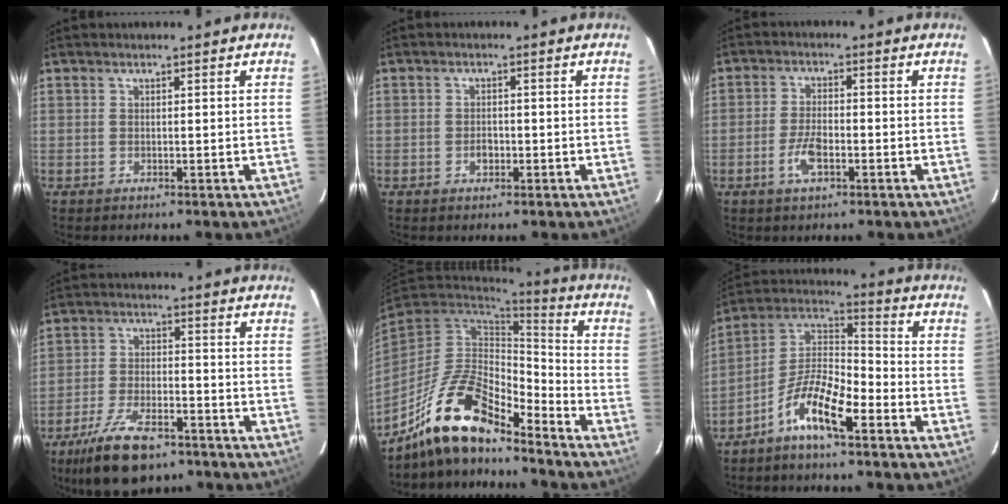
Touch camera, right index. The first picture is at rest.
{"total": 2.1, "force": [-0.8, 1.6, 1.1], "torque": [-0.020, 0.005, -0.012]}
{"total": 5.3, "force": [-2.4, 2.3, 4.2], "torque": [-0.090, 0.000, -0.044]}
{"total": 13.7, "force": [-9.6, 5.7, 7.9], "torque": [-0.176, -0.015, -0.165]}
{"total": 16.8, "force": [-12.7, 5.1, 9.8], "torque": [-0.204, -0.009, -0.240]}
{"total": 11.0, "force": [-6.6, 3.1, 8.2], "torque": [-0.167, 0.015, -0.128]}